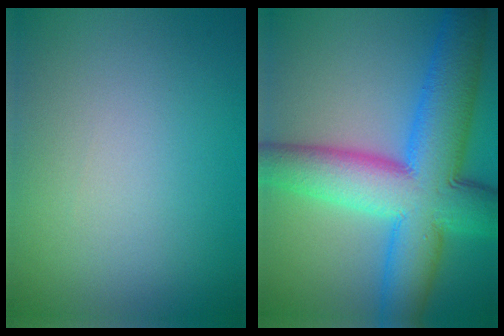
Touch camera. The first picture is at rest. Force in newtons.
{"total": 12.6, "press": 12.6, "slide": 0.4}